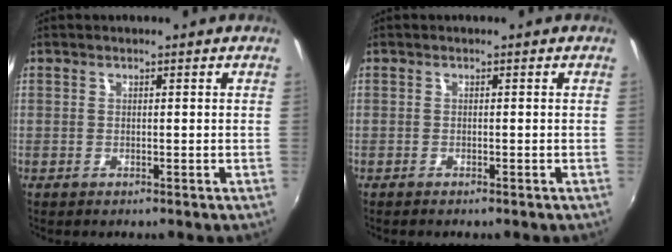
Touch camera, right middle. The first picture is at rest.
{"total": 0.6, "force": [-0.5, 0.2, 0.3], "torque": [-0.007, -0.002, -0.010]}